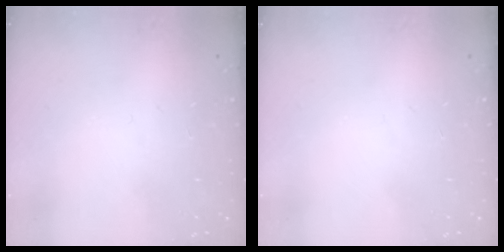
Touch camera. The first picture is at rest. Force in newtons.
{"total": 0.0}